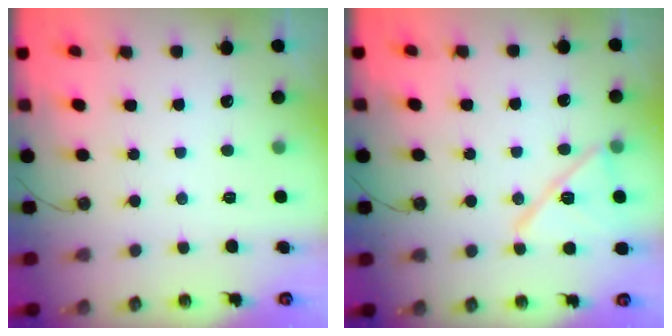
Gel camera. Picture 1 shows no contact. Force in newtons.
{"total": 13.6, "press": 13.6, "slide": 0.6}